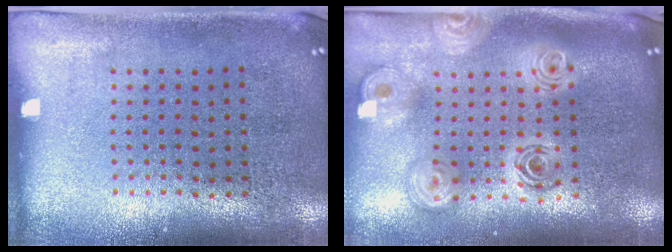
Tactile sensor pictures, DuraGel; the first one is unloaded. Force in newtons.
{"total": 2.5, "press": 1.9, "slide": 1.6}